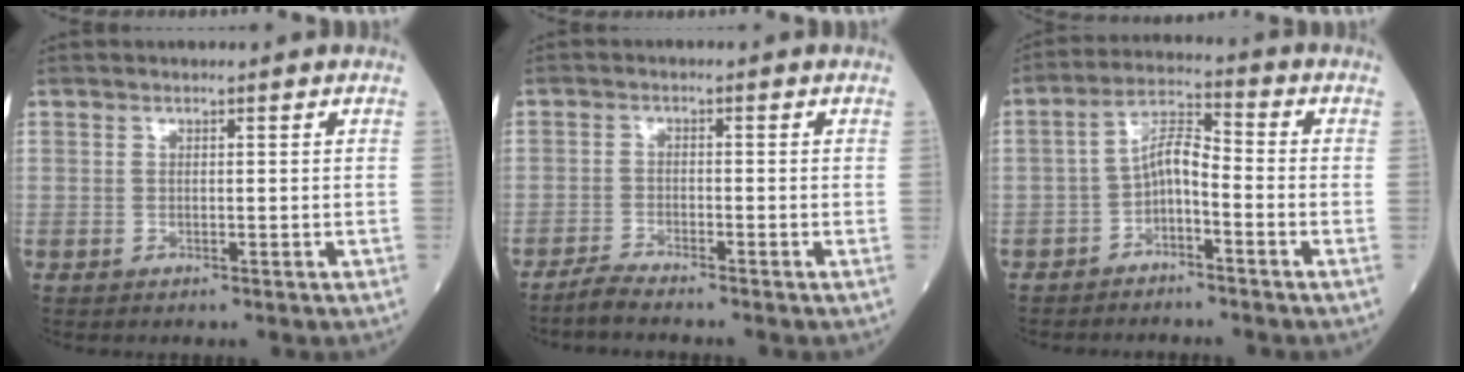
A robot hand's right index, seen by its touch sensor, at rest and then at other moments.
{"total": 2.6, "force": [-2.5, -0.5, 0.5], "torque": [-0.018, -0.011, -0.054]}
{"total": 5.3, "force": [-2.2, 1.8, 4.5], "torque": [-0.083, 0.021, -0.043]}